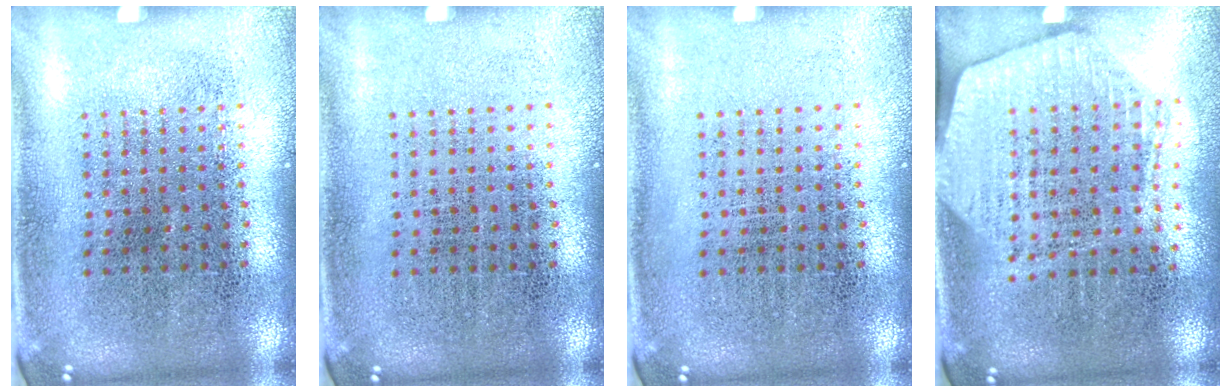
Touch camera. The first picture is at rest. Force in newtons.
{"total": 0.0}
{"total": 0.0}
{"total": 1.7, "press": 1.5, "slide": 0.8}